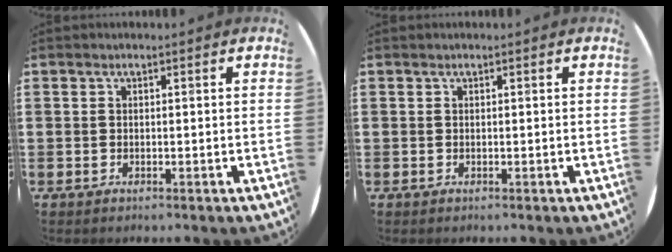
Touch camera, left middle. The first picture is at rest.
{"total": 0.0}